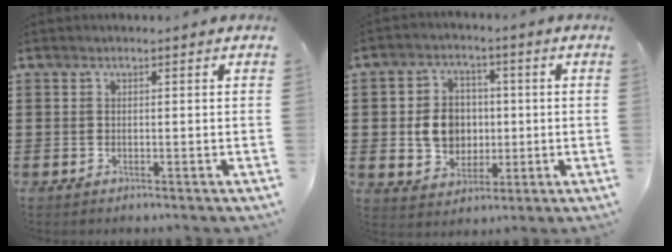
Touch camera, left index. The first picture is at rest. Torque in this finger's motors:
{"motor_torque": [1.51, 0.63, 0.81, 0.15]}